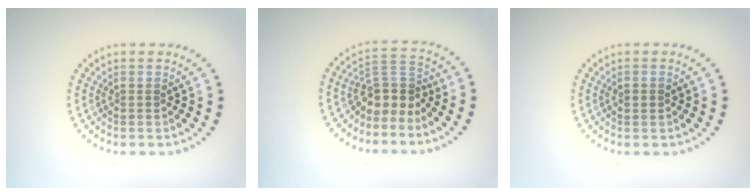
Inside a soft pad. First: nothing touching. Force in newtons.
{"total": 3.5, "press": 2.5, "slide": 2.4}
{"total": 1.1, "press": 1.1, "slide": 0.1}